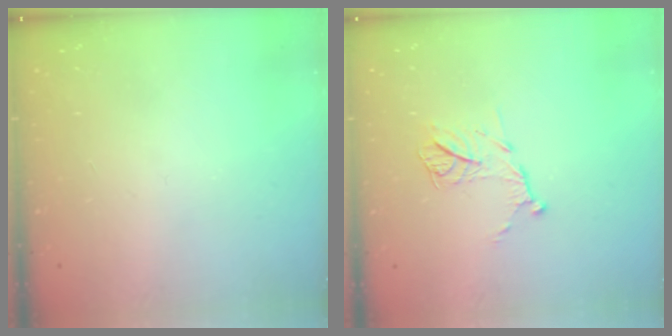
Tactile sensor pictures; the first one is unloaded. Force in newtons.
{"total": 11.8, "press": 11.8, "slide": 0.8}